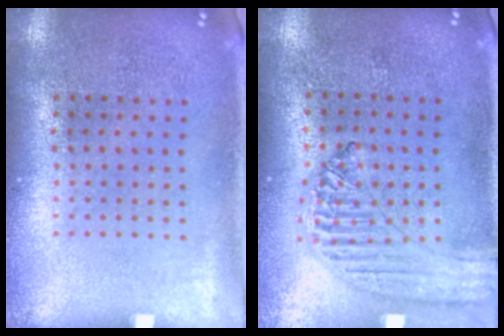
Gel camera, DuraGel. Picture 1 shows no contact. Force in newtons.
{"total": 1.3, "press": 1.3, "slide": 0.1}